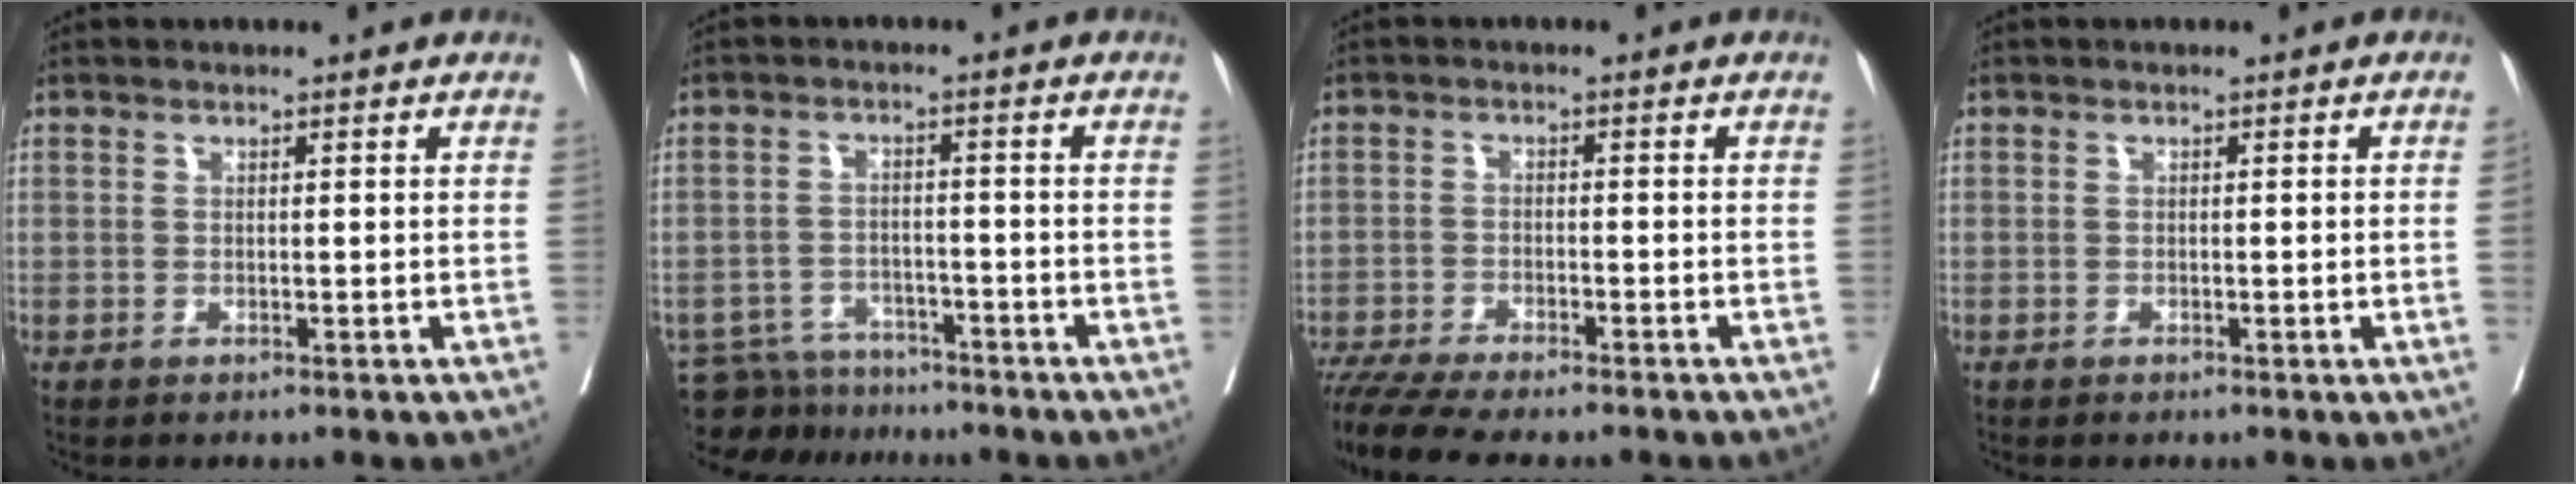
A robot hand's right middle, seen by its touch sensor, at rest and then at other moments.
{"total": 7.0, "force": [-6.6, 2.2, -0.3], "torque": [0.004, 0.006, -0.108]}
{"total": 10.9, "force": [-9.6, 1.2, 5.1], "torque": [-0.074, -0.013, -0.149]}
{"total": 0.8, "force": [-0.1, -0.2, 0.8], "torque": [-0.007, 0.001, 0.001]}